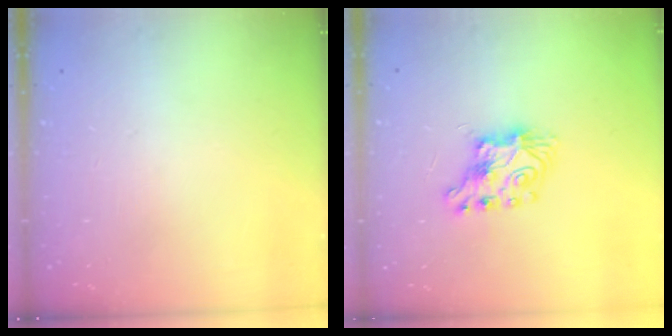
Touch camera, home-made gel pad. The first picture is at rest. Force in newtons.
{"total": 8.2, "press": 8.1, "slide": 0.8}